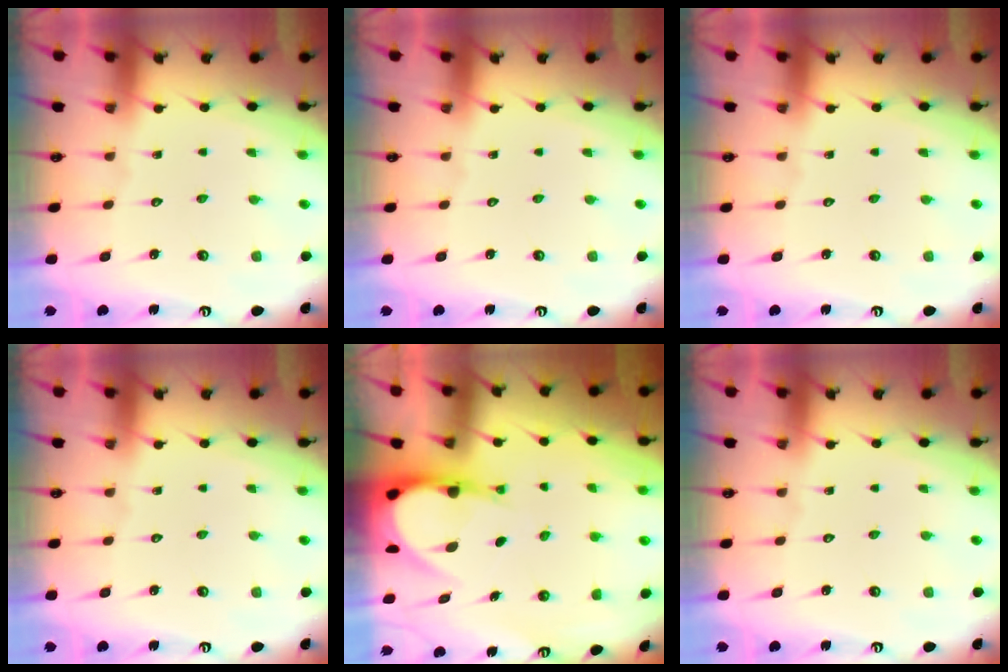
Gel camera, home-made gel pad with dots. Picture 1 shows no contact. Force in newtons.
{"total": 0.0}
{"total": 0.0}
{"total": 0.0}
{"total": 9.9, "press": 9.9, "slide": 1.0}
{"total": 0.0}